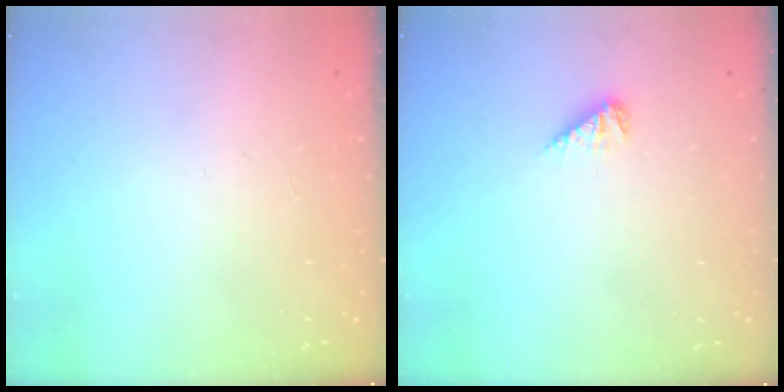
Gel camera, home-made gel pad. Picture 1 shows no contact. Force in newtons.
{"total": 3.6, "press": 3.5, "slide": 0.6}